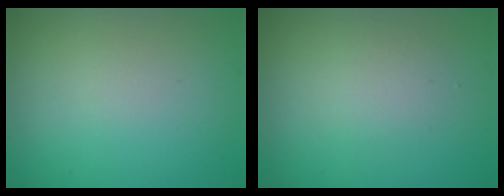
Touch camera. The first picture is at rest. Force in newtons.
{"total": 1.8, "press": 1.8, "slide": 0.0}